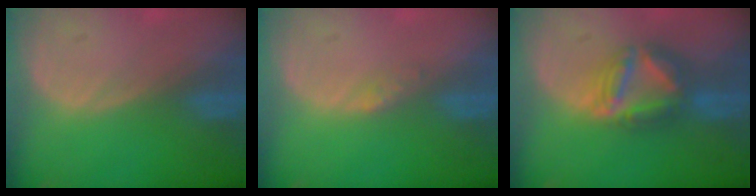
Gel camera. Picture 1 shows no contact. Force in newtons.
{"total": 1.2, "press": 1.2, "slide": 0.1}
{"total": 7.8, "press": 6.8, "slide": 3.8}